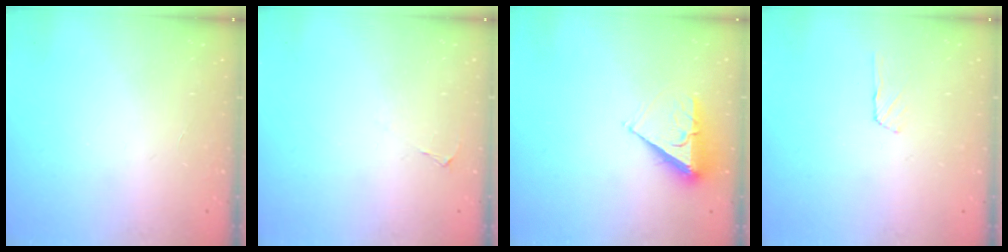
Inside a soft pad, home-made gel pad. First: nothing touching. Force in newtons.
{"total": 1.7, "press": 1.7, "slide": 0.3}
{"total": 7.3, "press": 7.2, "slide": 0.9}
{"total": 4.0, "press": 3.9, "slide": 0.4}